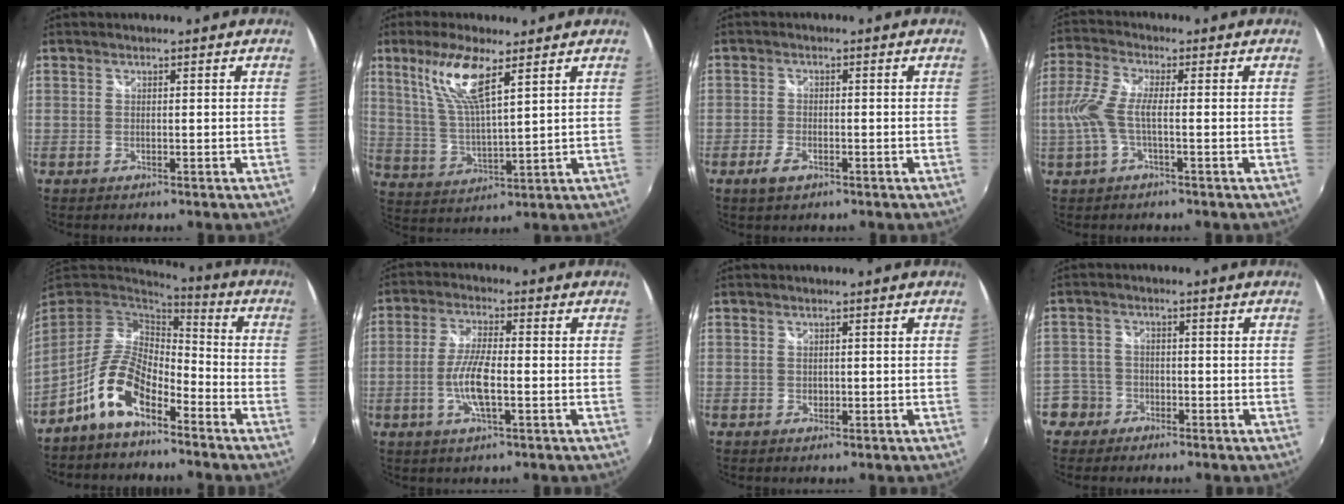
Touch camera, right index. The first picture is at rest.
{"total": 10.6, "force": [6.0, 2.0, 8.5], "torque": [-0.172, 0.000, 0.125]}
{"total": 3.4, "force": [-2.0, 1.7, 2.1], "torque": [-0.052, -0.003, -0.038]}
{"total": 7.0, "force": [-1.3, 1.6, 6.7], "torque": [-0.157, 0.003, -0.023]}
{"total": 11.8, "force": [-6.9, 5.4, 8.0], "torque": [-0.163, 0.009, -0.128]}
{"total": 7.7, "force": [-2.0, 1.8, 7.2], "torque": [-0.147, -0.003, -0.040]}
{"total": 0.7, "force": [0.0, 0.7, 0.2], "torque": [0.000, -0.001, 0.000]}
{"total": 5.9, "force": [-3.1, 4.9, 0.4], "torque": [-0.018, 0.026, -0.063]}